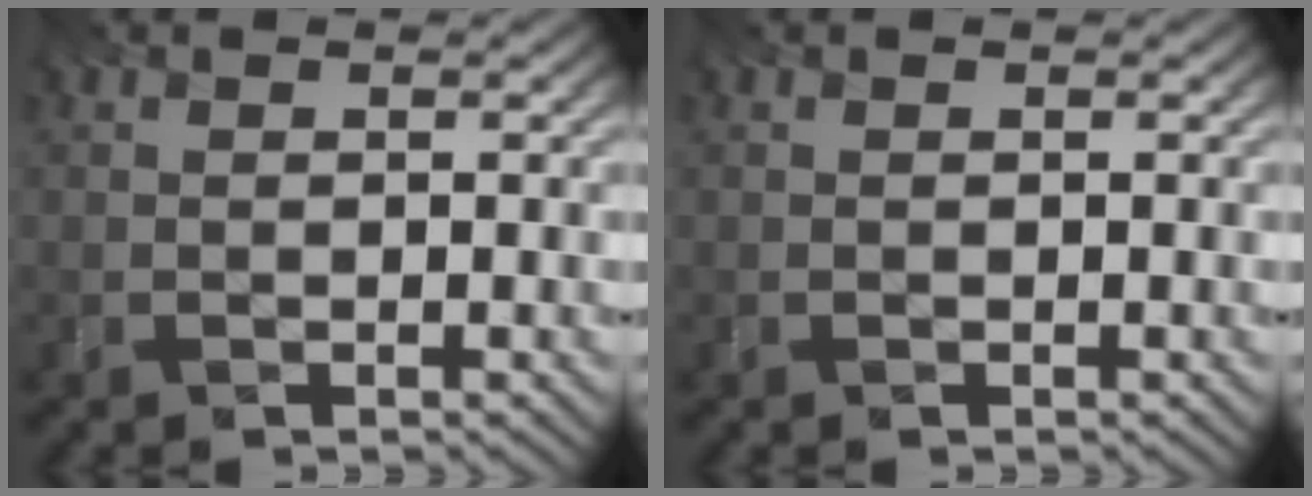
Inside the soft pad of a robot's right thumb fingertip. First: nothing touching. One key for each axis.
{"total": 0.0}